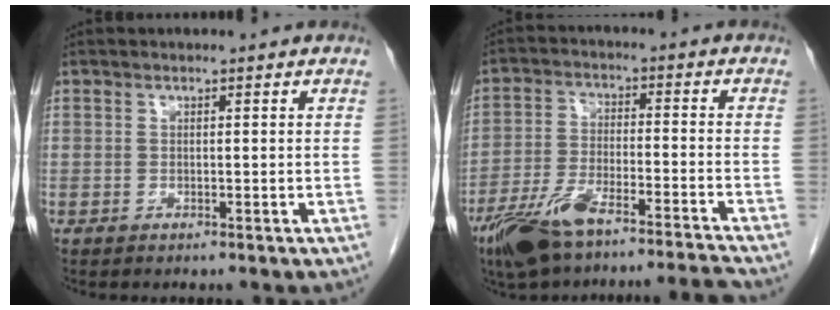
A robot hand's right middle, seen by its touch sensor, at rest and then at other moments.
{"total": 12.9, "force": [-10.7, 0.3, 7.2], "torque": [-0.133, -0.006, -0.185]}